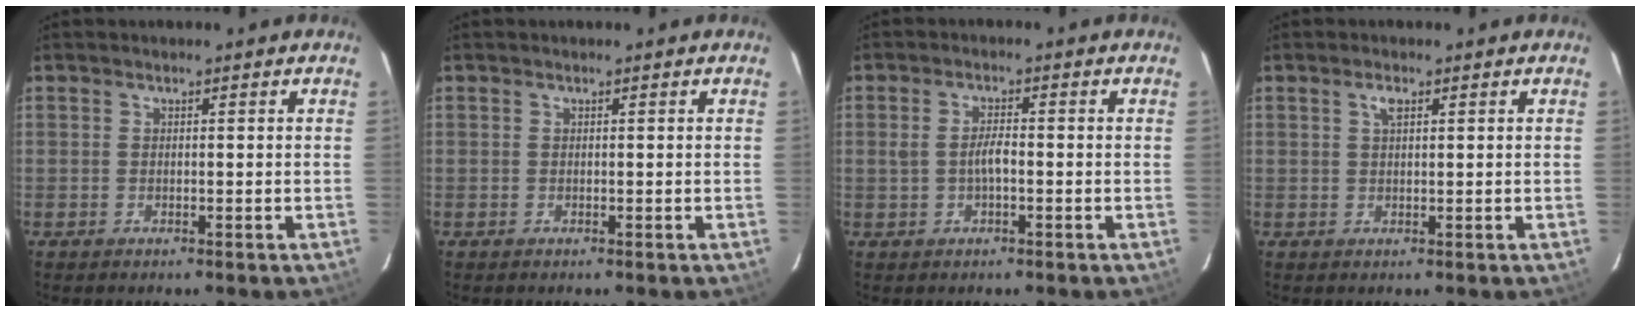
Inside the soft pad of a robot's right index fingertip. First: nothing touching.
{"total": 0.0}
{"total": 2.9, "force": [-0.6, 1.0, 2.7], "torque": [-0.054, 0.004, -0.009]}
{"total": 1.8, "force": [0.8, 0.7, 1.4], "torque": [-0.027, 0.005, 0.015]}